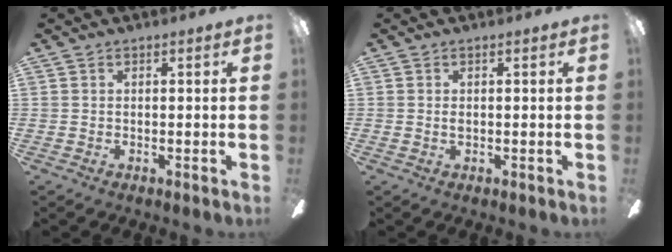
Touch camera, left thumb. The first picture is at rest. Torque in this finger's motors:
{"motor_torque": [0.05, 0.03, -0.12, 0.07, 0.00]}